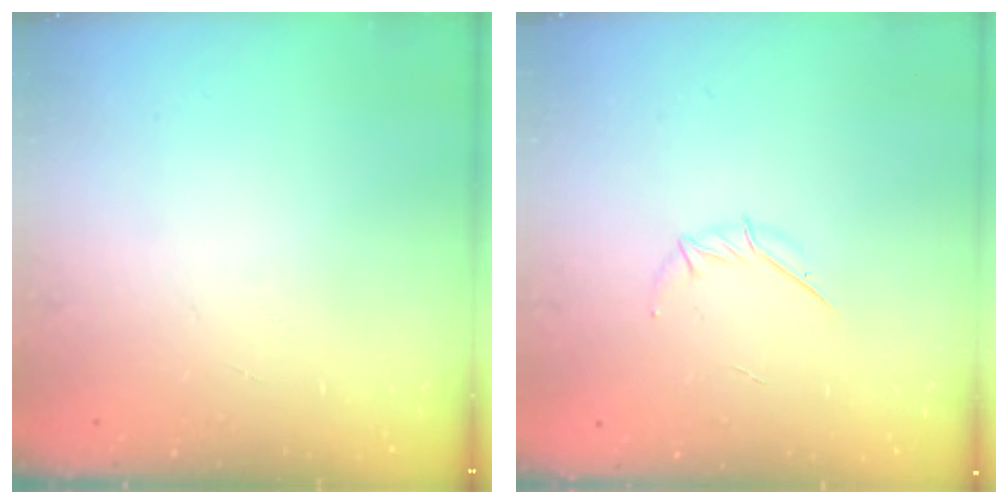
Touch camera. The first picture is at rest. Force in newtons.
{"total": 4.0, "press": 4.0, "slide": 0.7}